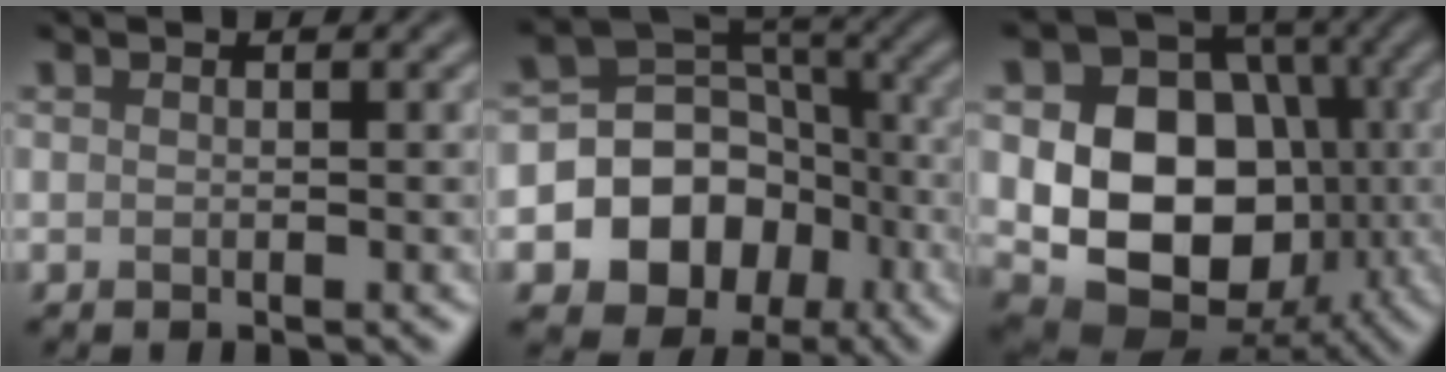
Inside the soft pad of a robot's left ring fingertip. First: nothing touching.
{"total": 10.9, "force": [-3.8, 9.3, 4.2], "torque": [-0.063, -0.005, -0.085]}
{"total": 12.0, "force": [-0.9, 9.2, 7.7], "torque": [-0.127, -0.011, -0.022]}